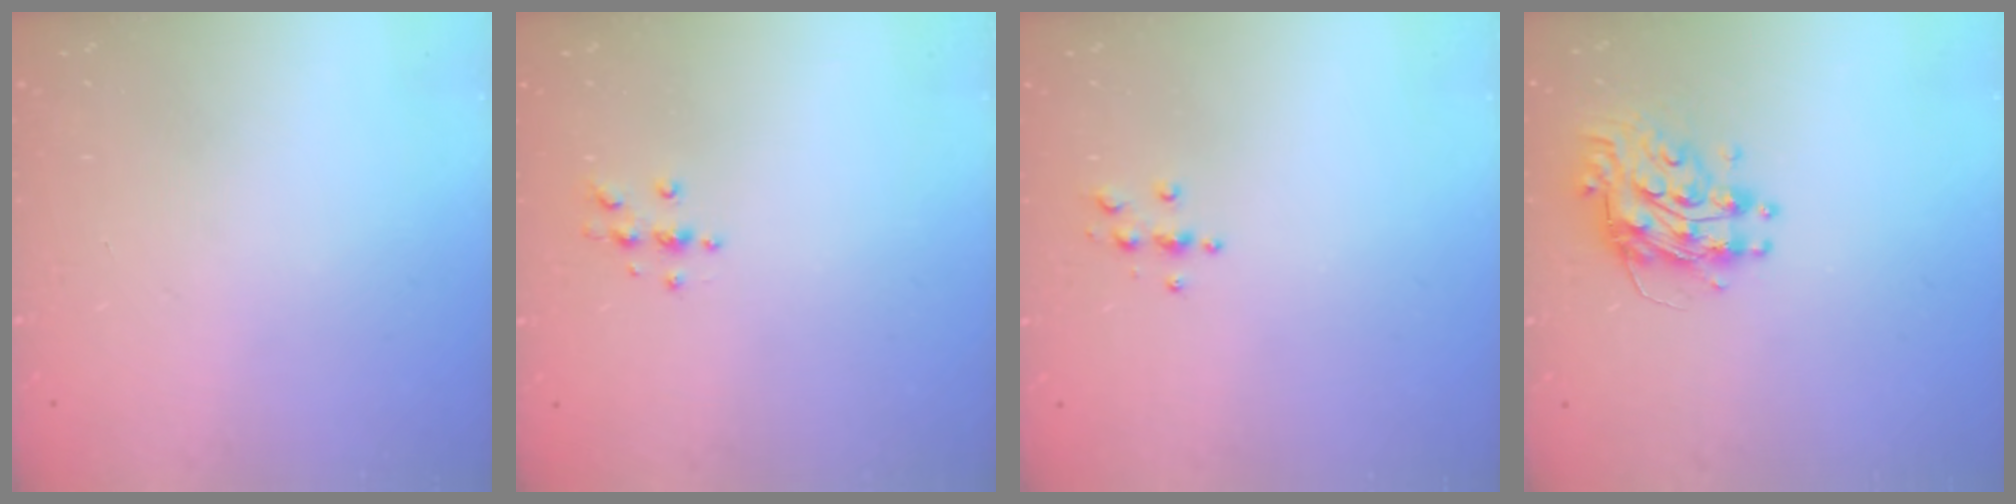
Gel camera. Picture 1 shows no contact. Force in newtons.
{"total": 4.7, "press": 4.6, "slide": 0.5}
{"total": 4.0, "press": 3.9, "slide": 0.4}
{"total": 9.8, "press": 9.8, "slide": 1.1}